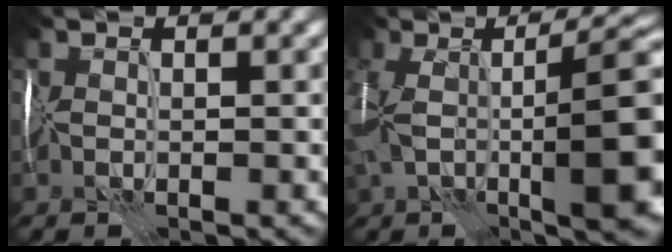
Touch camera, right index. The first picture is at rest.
{"total": 11.9, "force": [0.2, 3.8, 11.2], "torque": [-0.188, 0.001, 0.008]}